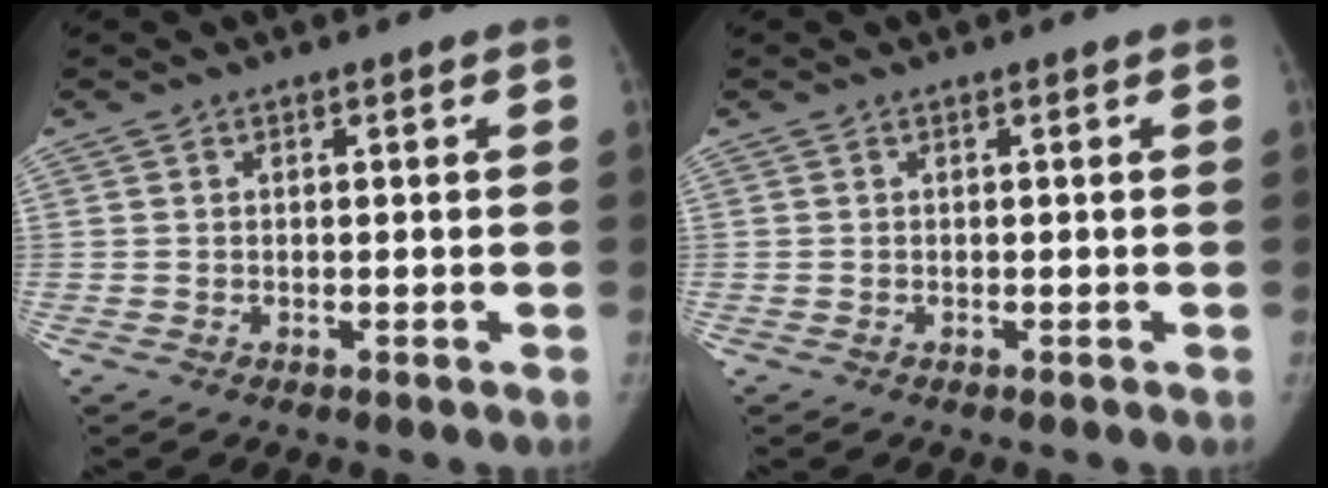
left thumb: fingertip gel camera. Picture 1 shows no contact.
{"total": 0.0}